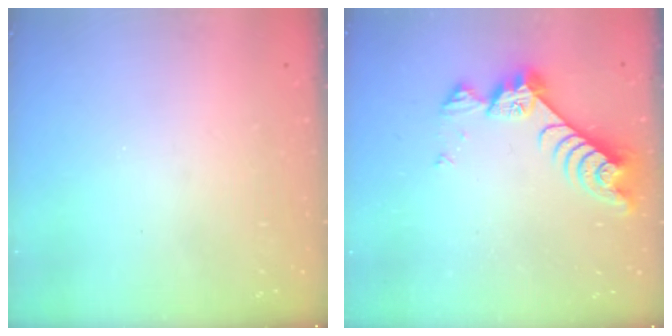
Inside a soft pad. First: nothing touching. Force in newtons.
{"total": 7.4, "press": 7.3, "slide": 0.9}